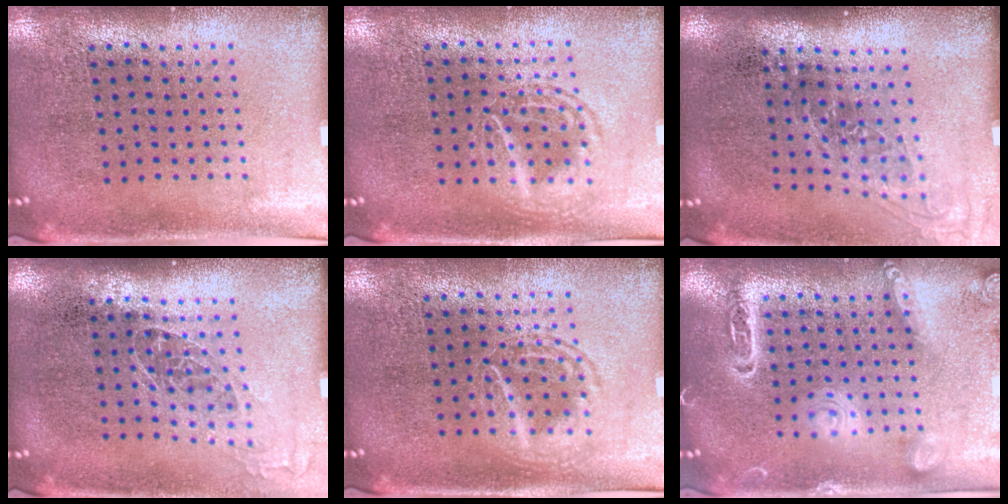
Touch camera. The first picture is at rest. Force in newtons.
{"total": 1.2, "press": 1.2, "slide": 0.1}
{"total": 1.3, "press": 1.1, "slide": 0.8}
{"total": 1.1, "press": 0.9, "slide": 0.5}
{"total": 1.2, "press": 1.1, "slide": 0.2}
{"total": 1.8, "press": 1.8, "slide": 0.2}